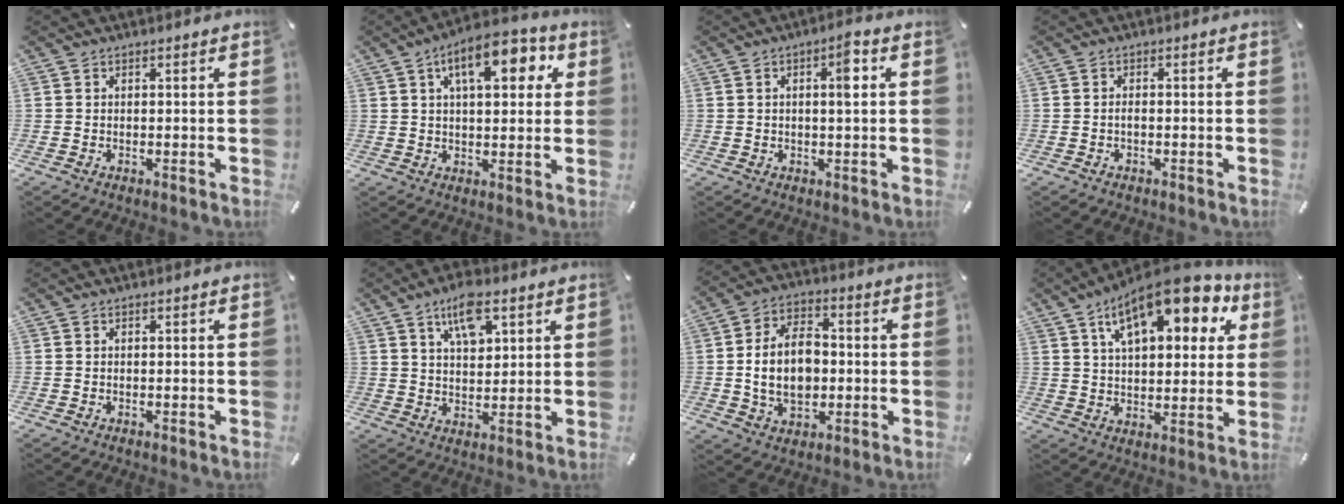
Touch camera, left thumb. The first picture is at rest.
{"total": 12.7, "force": [5.2, 5.8, 10.0], "torque": [-0.143, -0.008, 0.083]}
{"total": 4.8, "force": [0.9, 1.2, 4.6], "torque": [-0.067, 0.000, 0.006]}
{"total": 1.4, "force": [-0.7, 0.7, 1.0], "torque": [-0.022, 0.003, -0.014]}
{"total": 0.0}
{"total": 8.7, "force": [4.7, 4.3, 6.1], "torque": [-0.097, -0.012, 0.078]}
{"total": 13.0, "force": [-0.6, 9.4, 8.9], "torque": [-0.169, 0.011, -0.010]}
{"total": 17.8, "force": [9.4, 8.2, 12.7], "torque": [-0.190, -0.037, 0.152]}